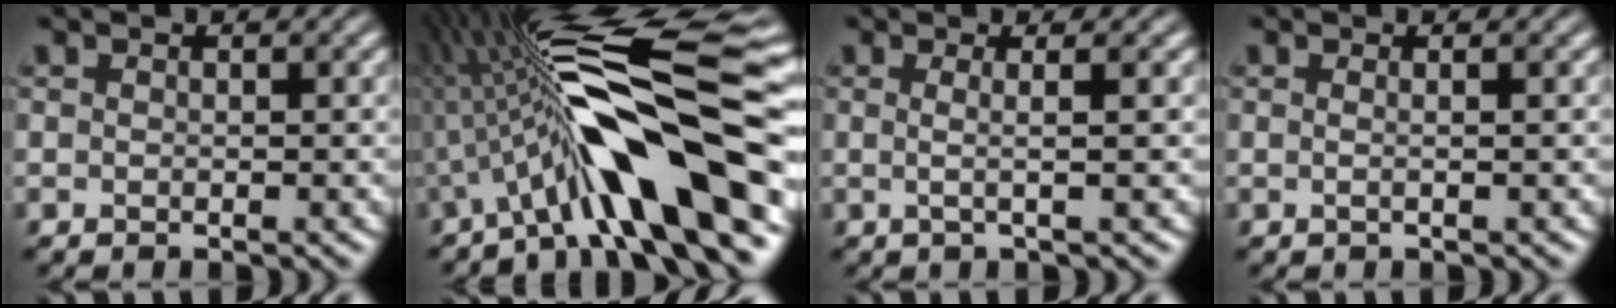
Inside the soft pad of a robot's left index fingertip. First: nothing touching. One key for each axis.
{"total": 13.3, "fx": -3.6, "fy": 2.9, "fz": 12.5, "tx": -0.195, "ty": 0.029, "tz": -0.063}
{"total": 2.3, "fx": 0.2, "fy": 0.7, "fz": 2.2, "tx": -0.040, "ty": 0.002, "tz": -0.011}
{"total": 1.5, "fx": 0.2, "fy": 0.7, "fz": 1.3, "tx": -0.015, "ty": -0.004, "tz": -0.013}